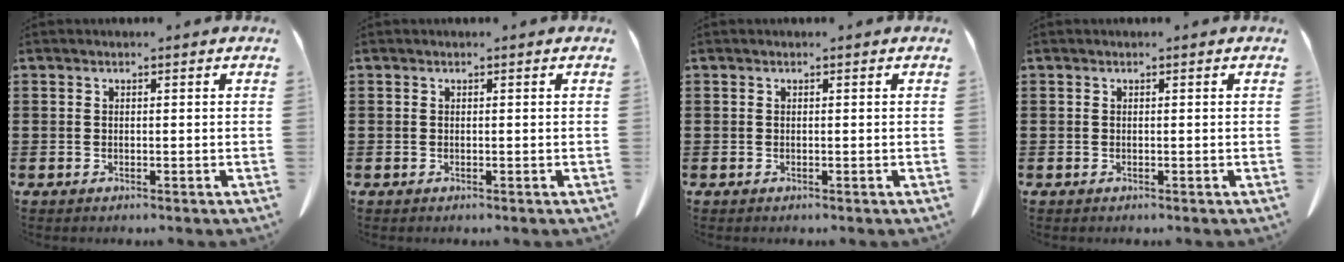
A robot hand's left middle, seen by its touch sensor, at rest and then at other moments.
{"total": 0.0}
{"total": 0.0}
{"total": 0.0}